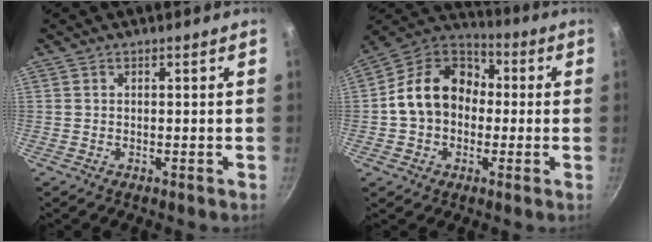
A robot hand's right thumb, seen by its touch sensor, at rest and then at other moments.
{"total": 16.0, "force": [0.1, 12.6, 9.9], "torque": [-0.131, 0.042, -0.016]}